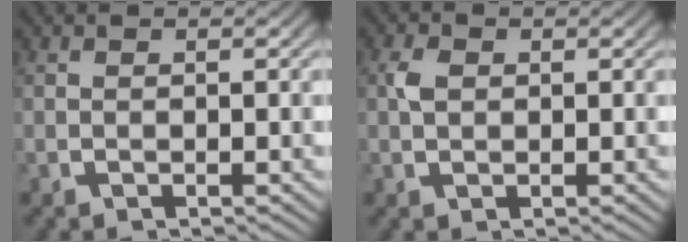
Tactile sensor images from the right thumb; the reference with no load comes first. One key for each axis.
{"total": 1.6, "fx": 0.4, "fy": 1.2, "fz": 1.0, "tx": -0.027, "ty": -0.002, "tz": 0.009}